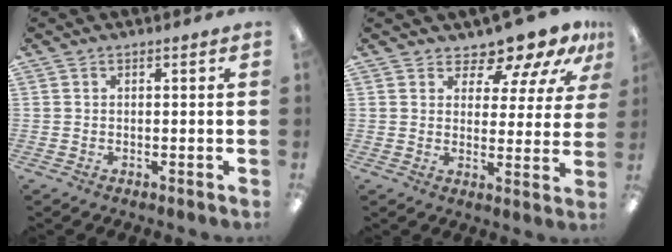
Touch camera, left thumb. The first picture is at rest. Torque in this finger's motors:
{"motor_torque": [0.18, 0.29, -0.30, 0.36, 0.05]}